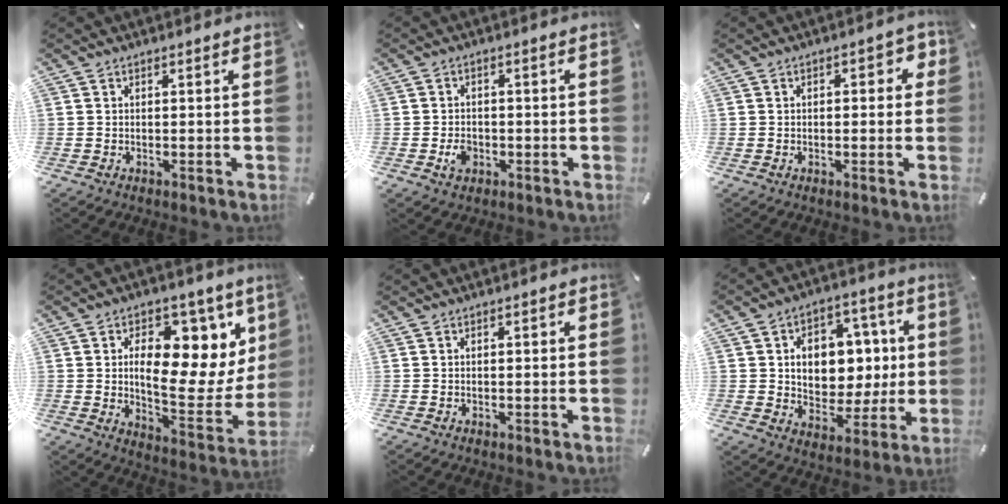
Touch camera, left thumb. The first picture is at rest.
{"total": 3.8, "force": [-1.1, 3.0, 2.0], "torque": [-0.041, 0.004, -0.021]}
{"total": 3.1, "force": [0.0, 1.8, 2.5], "torque": [-0.034, 0.004, -0.006]}
{"total": 17.0, "force": [5.6, 9.5, 13.0], "torque": [-0.159, -0.058, 0.093]}
{"total": 0.6, "force": [-0.1, 0.3, 0.5], "torque": [-0.010, 0.000, -0.002]}
{"total": 11.5, "force": [1.4, 9.7, 6.1], "torque": [-0.082, -0.006, 0.034]}